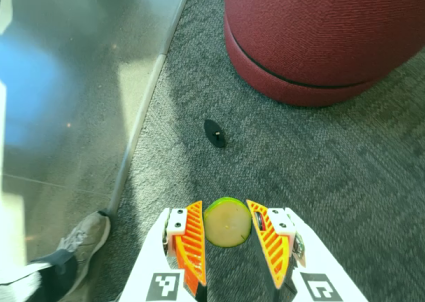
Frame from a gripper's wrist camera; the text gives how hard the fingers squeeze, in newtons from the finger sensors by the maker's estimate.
{"total": 9.2, "left": 9.4, "right": 9.1}